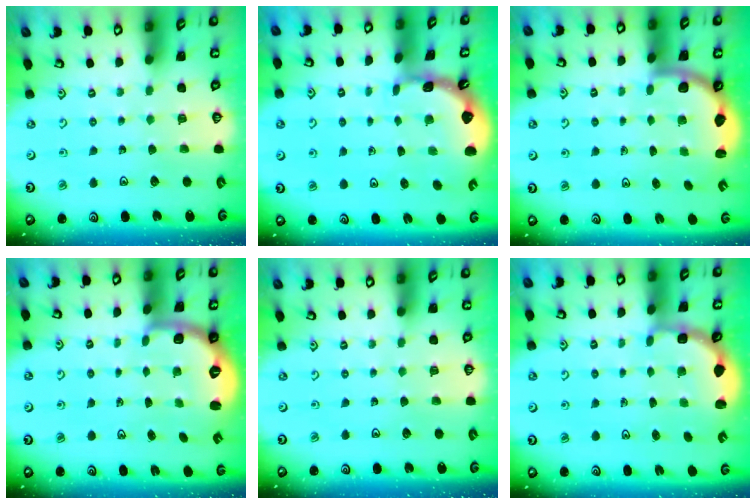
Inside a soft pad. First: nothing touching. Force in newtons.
{"total": 1.2, "press": 1.1, "slide": 0.2}
{"total": 2.6, "press": 2.5, "slide": 0.6}
{"total": 2.7, "press": 1.7, "slide": 2.1}
{"total": 0.0}
{"total": 3.1, "press": 2.2, "slide": 2.2}